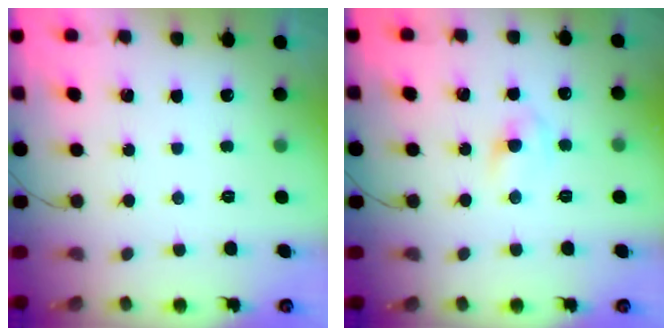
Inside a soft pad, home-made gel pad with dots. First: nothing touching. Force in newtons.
{"total": 5.7, "press": 5.4, "slide": 1.7}